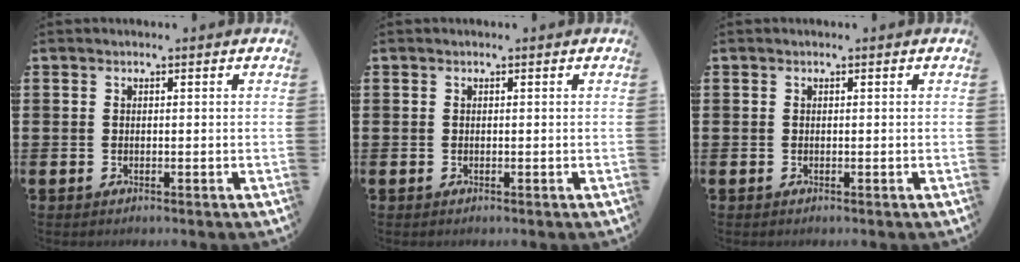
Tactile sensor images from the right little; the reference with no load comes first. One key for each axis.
{"total": 0.0}
{"total": 0.0}